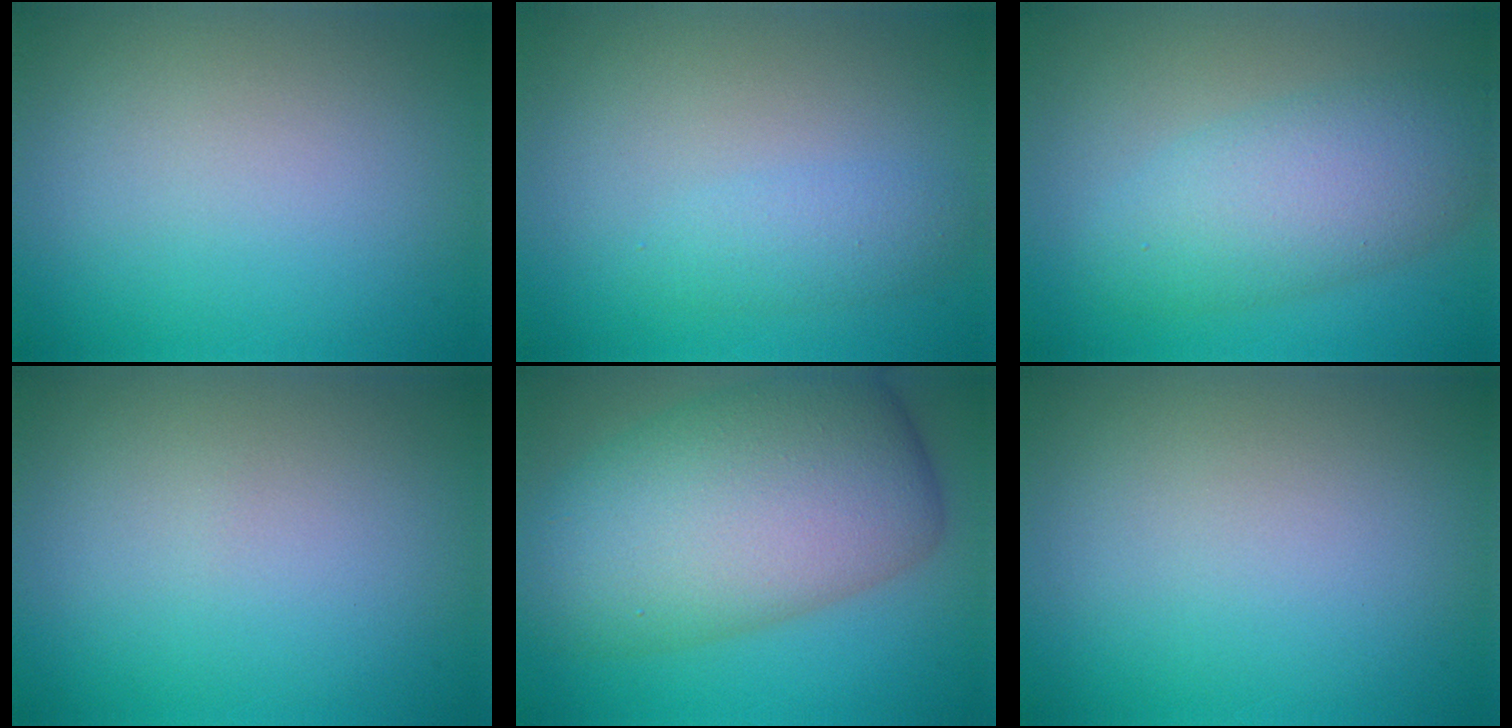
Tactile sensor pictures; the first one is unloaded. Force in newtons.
{"total": 1.8, "press": 1.8, "slide": 0.1}
{"total": 5.6, "press": 5.6, "slide": 0.1}
{"total": 0.0}
{"total": 11.7, "press": 11.7, "slide": 0.4}
{"total": 0.0}